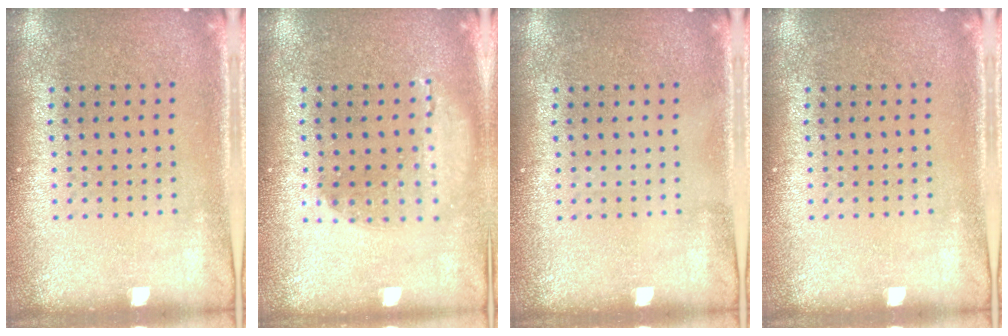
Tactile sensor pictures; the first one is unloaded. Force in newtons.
{"total": 1.1, "press": 1.1, "slide": 0.2}
{"total": 0.0}
{"total": 0.0}